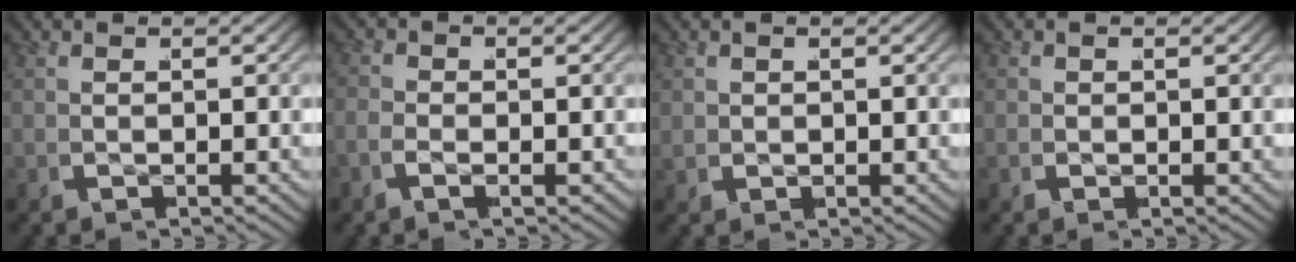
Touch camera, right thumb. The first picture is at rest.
{"total": 0.9, "force": [-0.8, 0.2, 0.3], "torque": [-0.014, -0.001, -0.020]}
{"total": 0.7, "force": [0.4, 0.6, 0.1], "torque": [-0.002, -0.001, 0.012]}
{"total": 0.0}